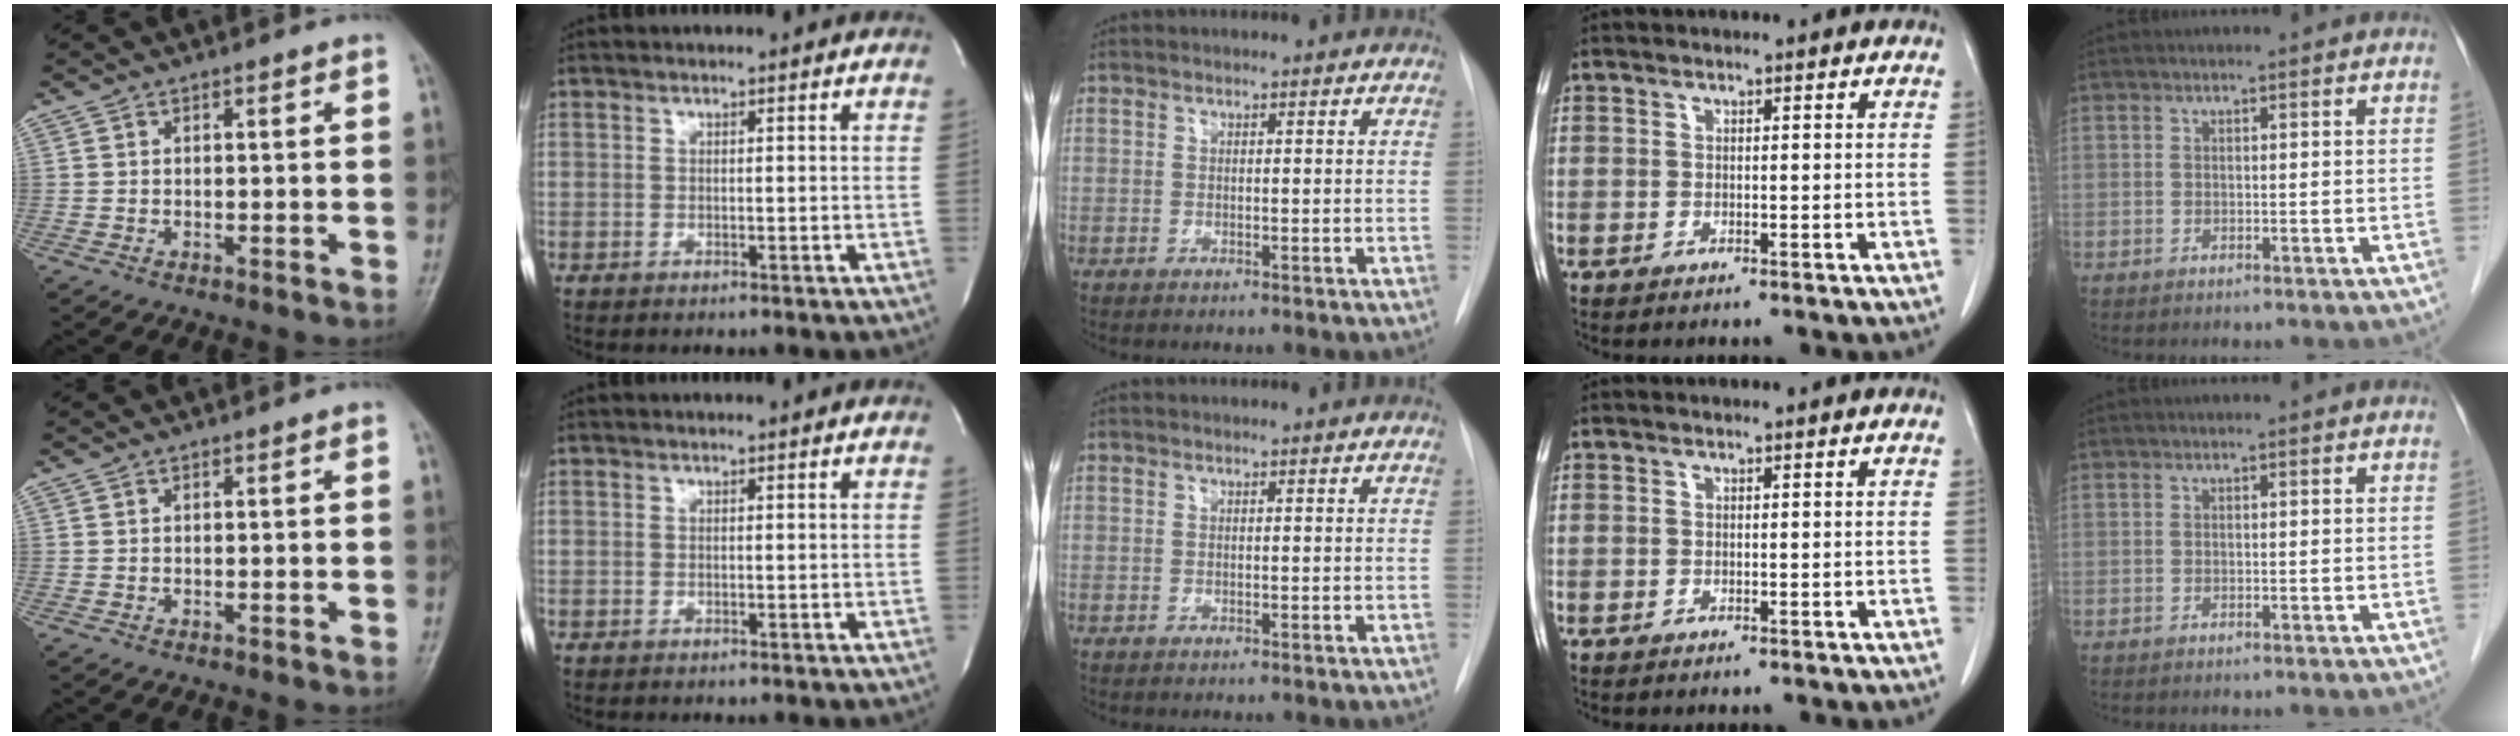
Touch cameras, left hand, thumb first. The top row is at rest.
{}